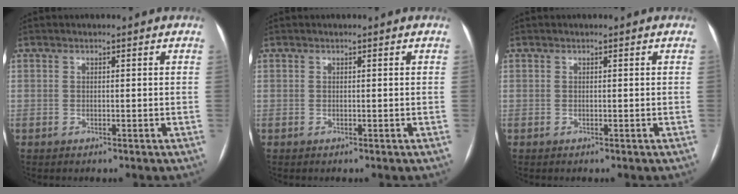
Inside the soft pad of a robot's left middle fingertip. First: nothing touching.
{"total": 0.0}
{"total": 0.0}